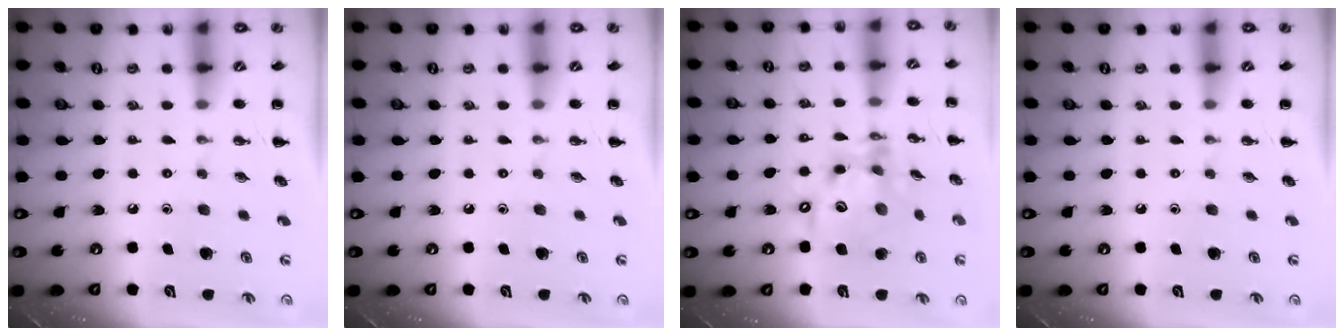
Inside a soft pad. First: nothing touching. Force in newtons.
{"total": 0.0}
{"total": 14.1, "press": 13.6, "slide": 3.7}
{"total": 0.0}